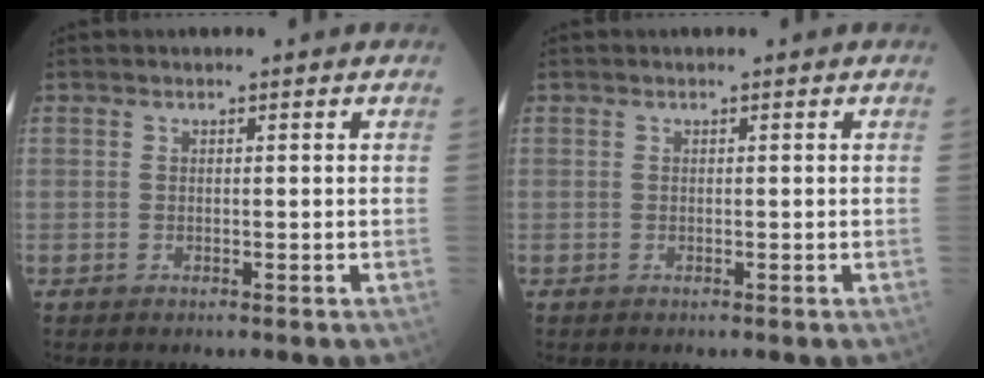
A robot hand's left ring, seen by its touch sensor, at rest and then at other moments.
{"total": 0.0}